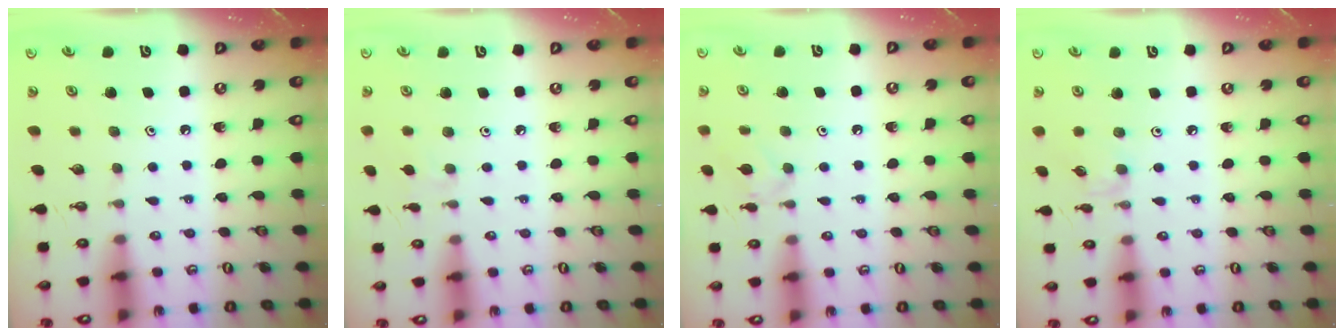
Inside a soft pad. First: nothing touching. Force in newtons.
{"total": 3.3, "press": 3.2, "slide": 0.7}
{"total": 5.1, "press": 5.1, "slide": 0.8}
{"total": 2.0, "press": 1.9, "slide": 0.4}